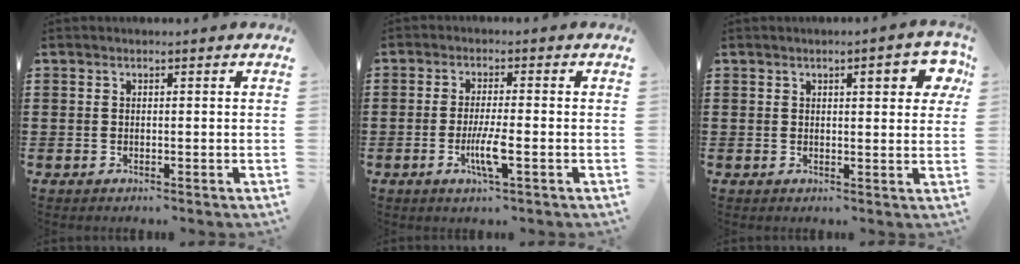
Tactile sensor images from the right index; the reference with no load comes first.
{"total": 4.9, "force": [-1.8, 0.6, 4.5], "torque": [-0.090, -0.011, -0.034]}
{"total": 4.9, "force": [2.0, 0.9, 4.4], "torque": [-0.054, -0.006, 0.025]}